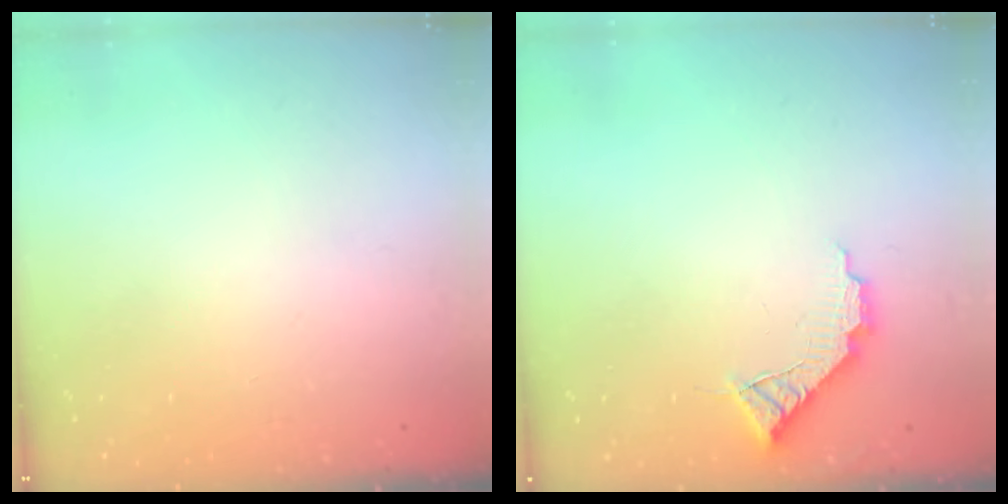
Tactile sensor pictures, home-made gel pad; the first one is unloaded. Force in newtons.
{"total": 8.7, "press": 8.7, "slide": 0.5}